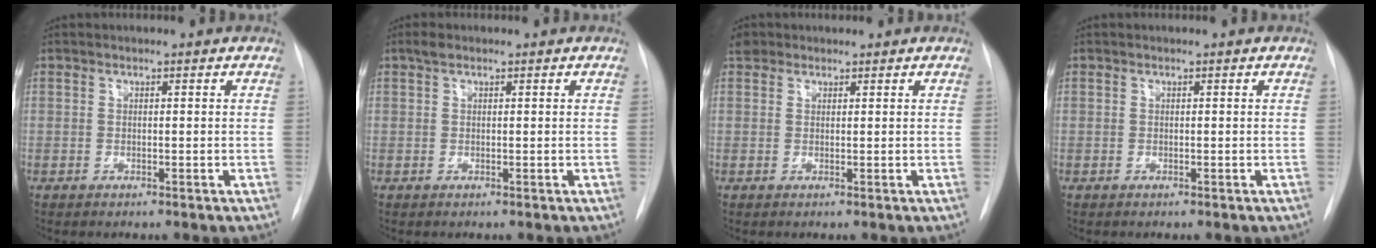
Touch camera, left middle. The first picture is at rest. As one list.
[{"total": 1.1, "force": [0.8, 0.5, 0.6], "torque": [-0.015, 0.013, 0.014]}, {"total": 2.1, "force": [1.5, 1.5, 0.3], "torque": [-0.008, 0.016, 0.025]}, {"total": 0.0}]